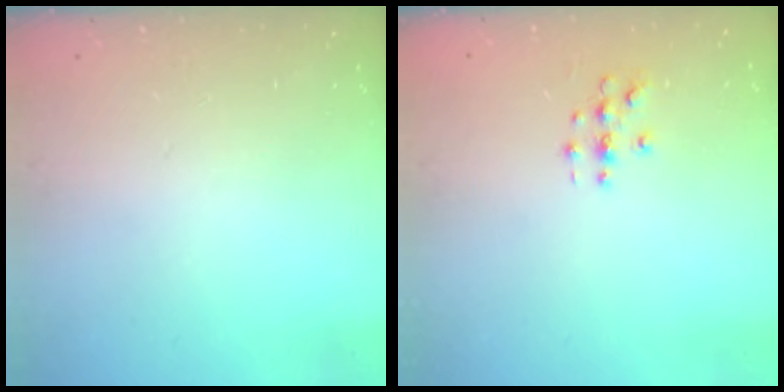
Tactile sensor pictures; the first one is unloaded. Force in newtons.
{"total": 3.4, "press": 3.4, "slide": 0.2}